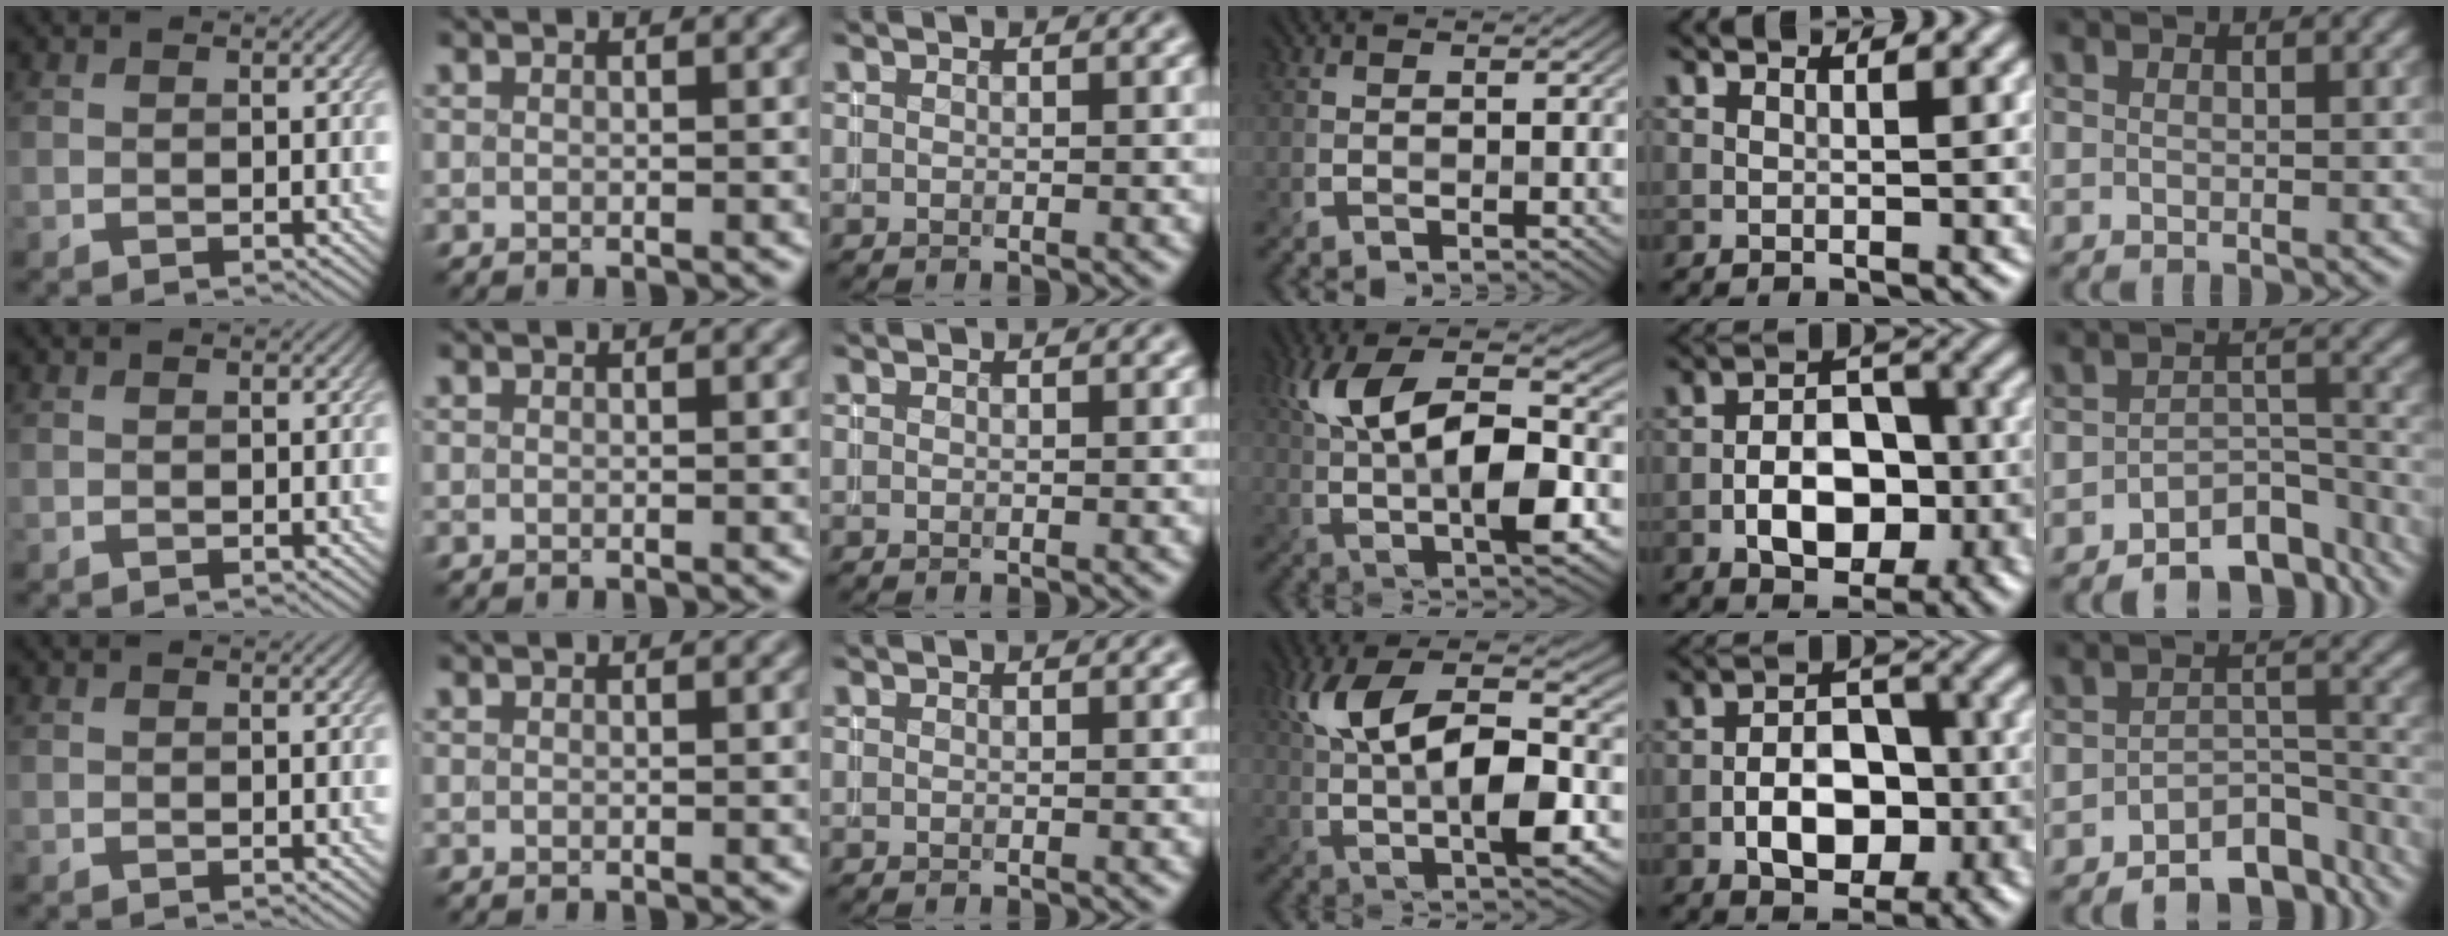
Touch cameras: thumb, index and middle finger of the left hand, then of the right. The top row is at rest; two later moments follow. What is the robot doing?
{"motion": "insert", "object": "backpack"}